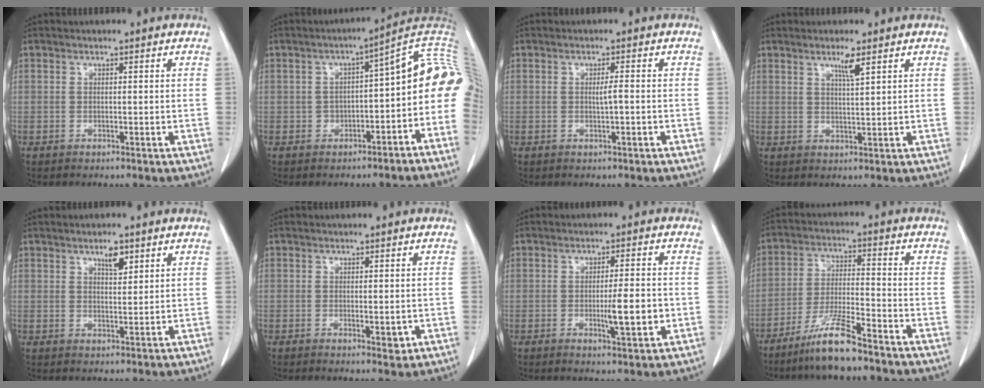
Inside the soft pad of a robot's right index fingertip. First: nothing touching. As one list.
[{"total": 11.5, "force": [-2.0, 5.1, 10.1], "torque": [-0.126, 0.051, -0.025]}, {"total": 1.6, "force": [-0.2, -0.1, 1.6], "torque": [-0.027, 0.002, -0.004]}, {"total": 2.9, "force": [1.8, -0.2, 2.3], "torque": [-0.045, -0.005, 0.034]}, {"total": 3.1, "force": [1.9, 1.0, 2.2], "torque": [-0.038, -0.003, 0.033]}, {"total": 2.2, "force": [-0.5, 0.7, 2.0], "torque": [-0.027, -0.005, -0.002]}, {"total": 5.8, "force": [-1.2, 0.6, 5.7], "torque": [-0.088, -0.006, -0.015]}, {"total": 8.8, "force": [-6.6, 0.3, 5.7], "torque": [-0.115, -0.022, -0.128]}]